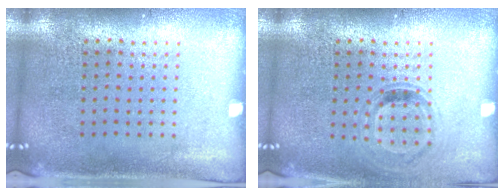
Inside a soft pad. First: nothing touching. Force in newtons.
{"total": 0.9, "press": 0.9, "slide": 0.3}